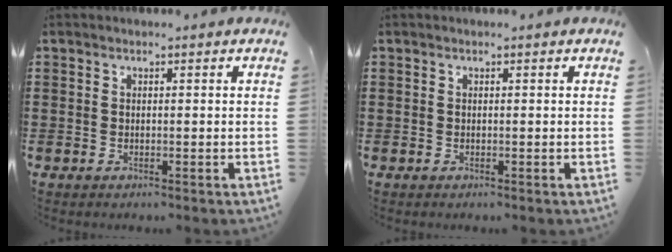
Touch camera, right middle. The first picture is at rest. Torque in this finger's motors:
{"motor_torque": [0.07, -0.04, -0.02, -0.01]}